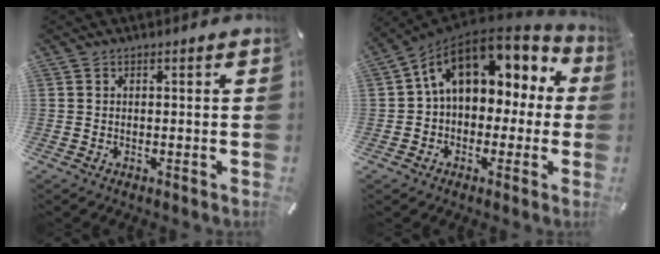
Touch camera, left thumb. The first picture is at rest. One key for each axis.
{"total": 13.9, "fx": 4.9, "fy": 9.8, "fz": 8.6, "tx": -0.146, "ty": -0.020, "tz": 0.088}